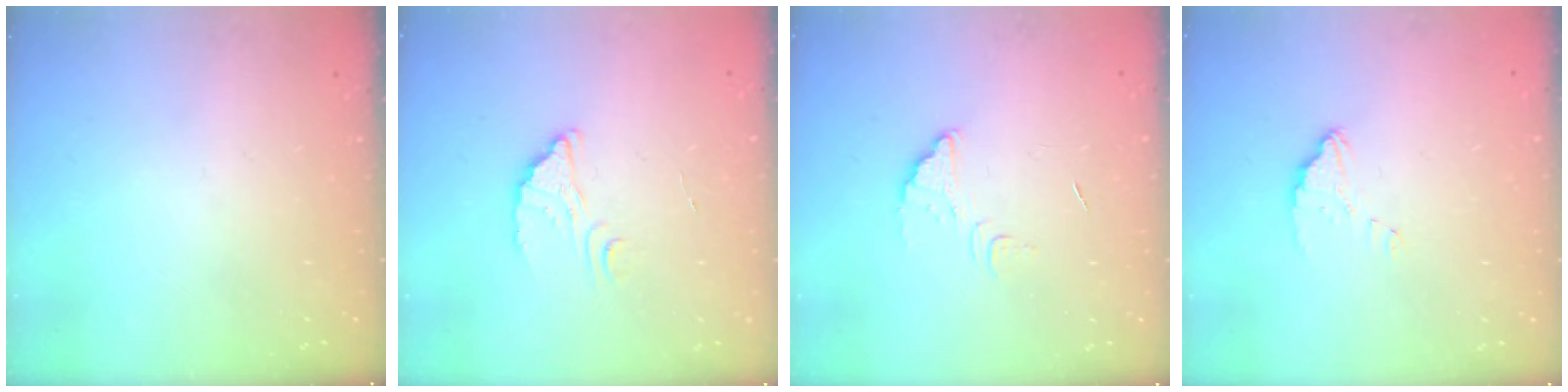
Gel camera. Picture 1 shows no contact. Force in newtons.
{"total": 3.0, "press": 3.0, "slide": 0.0}
{"total": 6.4, "press": 6.4, "slide": 0.5}
{"total": 2.5, "press": 2.5, "slide": 0.2}